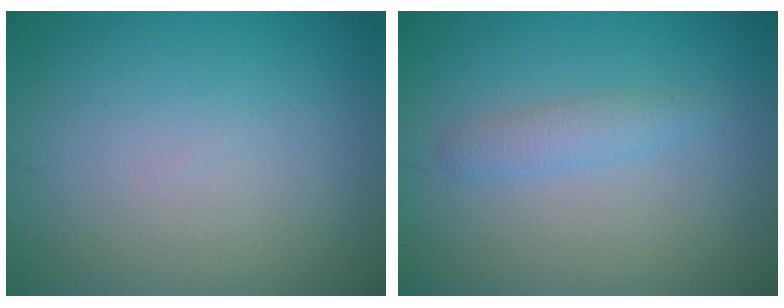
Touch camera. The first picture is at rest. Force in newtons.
{"total": 1.6, "press": 1.6, "slide": 0.2}